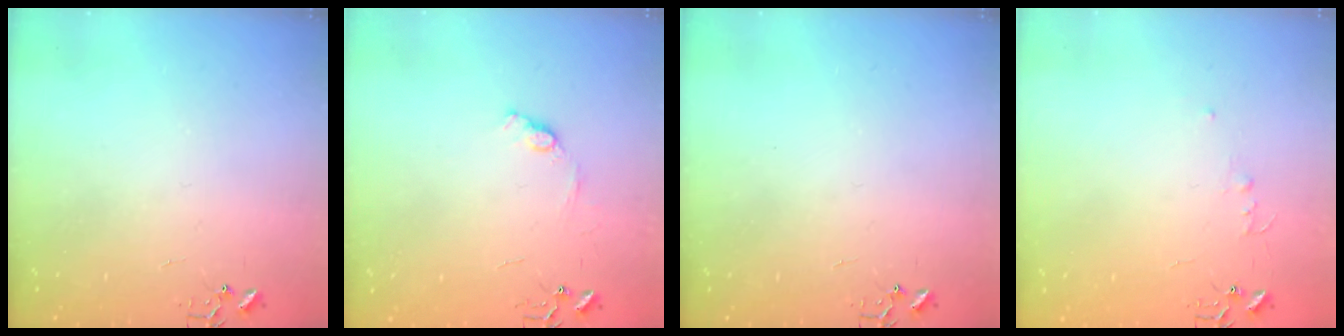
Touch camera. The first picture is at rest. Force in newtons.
{"total": 7.2, "press": 7.1, "slide": 0.8}
{"total": 0.0}
{"total": 3.9, "press": 3.9, "slide": 0.4}